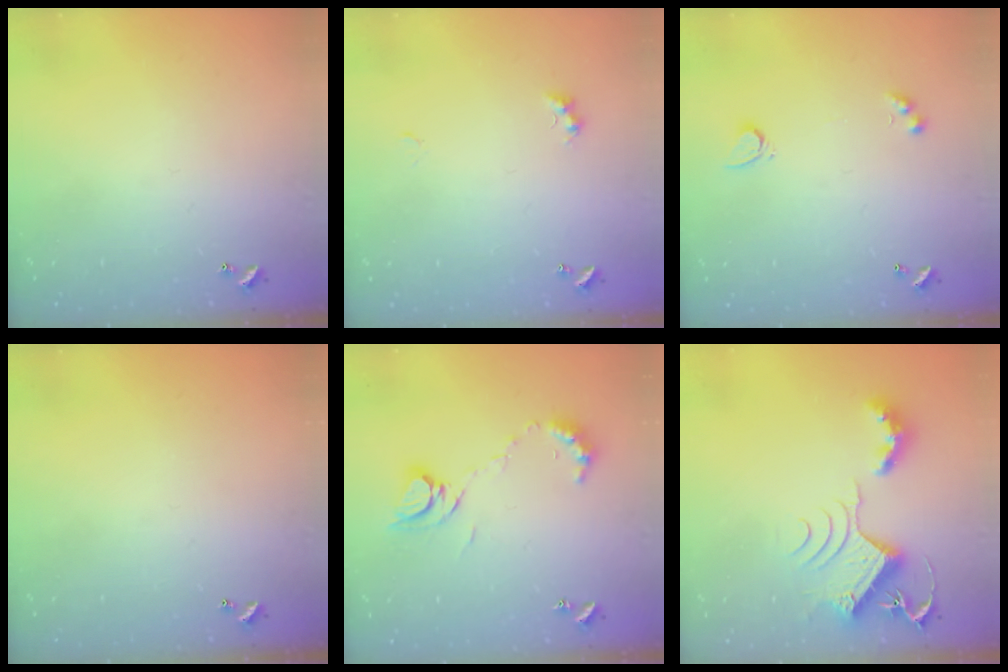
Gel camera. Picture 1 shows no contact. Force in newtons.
{"total": 2.7, "press": 2.6, "slide": 0.6}
{"total": 2.6, "press": 2.6, "slide": 0.5}
{"total": 0.0}
{"total": 9.3, "press": 9.3, "slide": 1.0}
{"total": 11.2, "press": 11.1, "slide": 1.1}